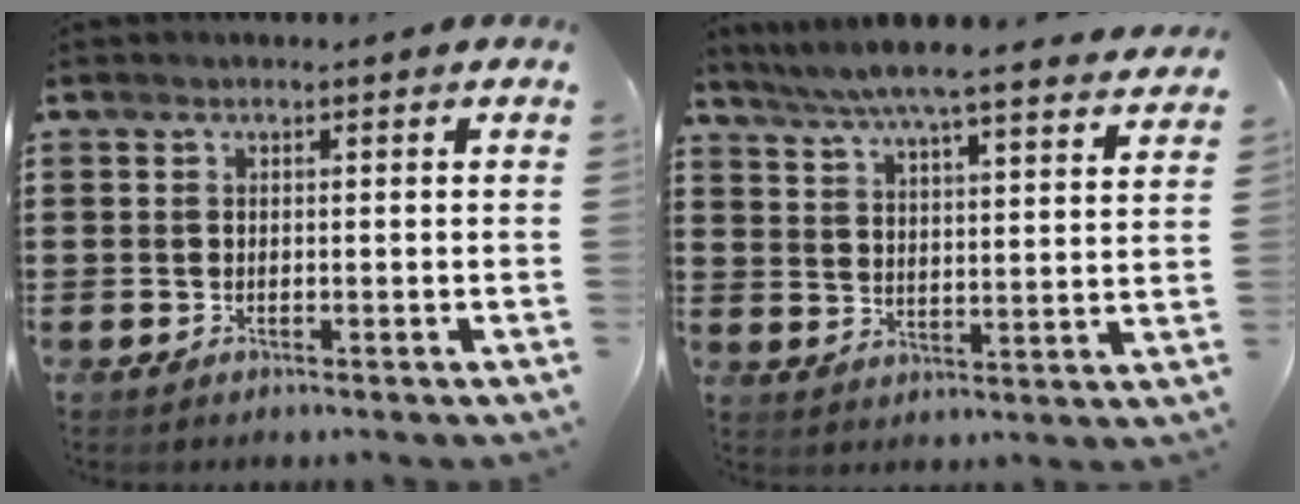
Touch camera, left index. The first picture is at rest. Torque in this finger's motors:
{"motor_torque": [1.43, -0.71, 0.36, 0.21]}